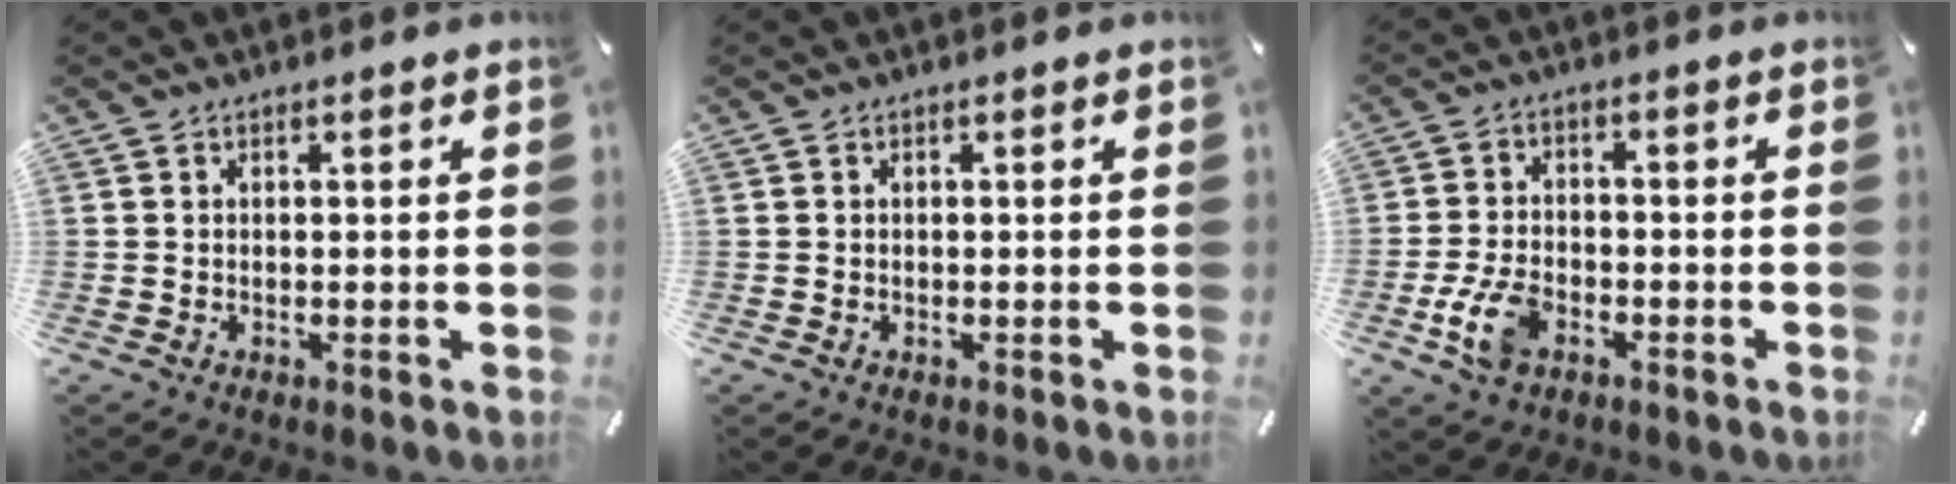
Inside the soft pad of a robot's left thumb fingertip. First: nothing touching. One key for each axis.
{"total": 0.0}
{"total": 8.0, "fx": -3.5, "fy": 4.7, "fz": 5.4, "tx": -0.127, "ty": 0.005, "tz": -0.065}